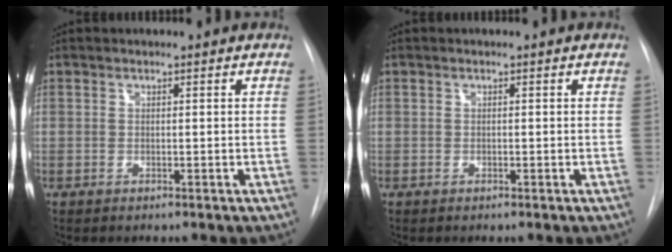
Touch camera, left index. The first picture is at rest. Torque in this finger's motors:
{"motor_torque": [-0.45, 0.24, 0.00, -0.01]}